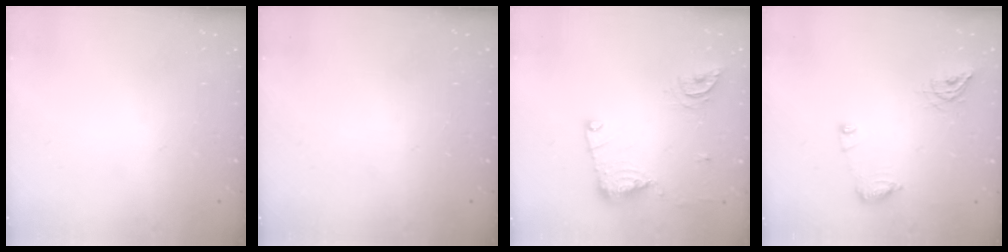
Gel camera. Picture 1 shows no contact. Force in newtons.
{"total": 0.0}
{"total": 12.2, "press": 12.2, "slide": 1.2}
{"total": 9.0, "press": 9.0, "slide": 0.7}